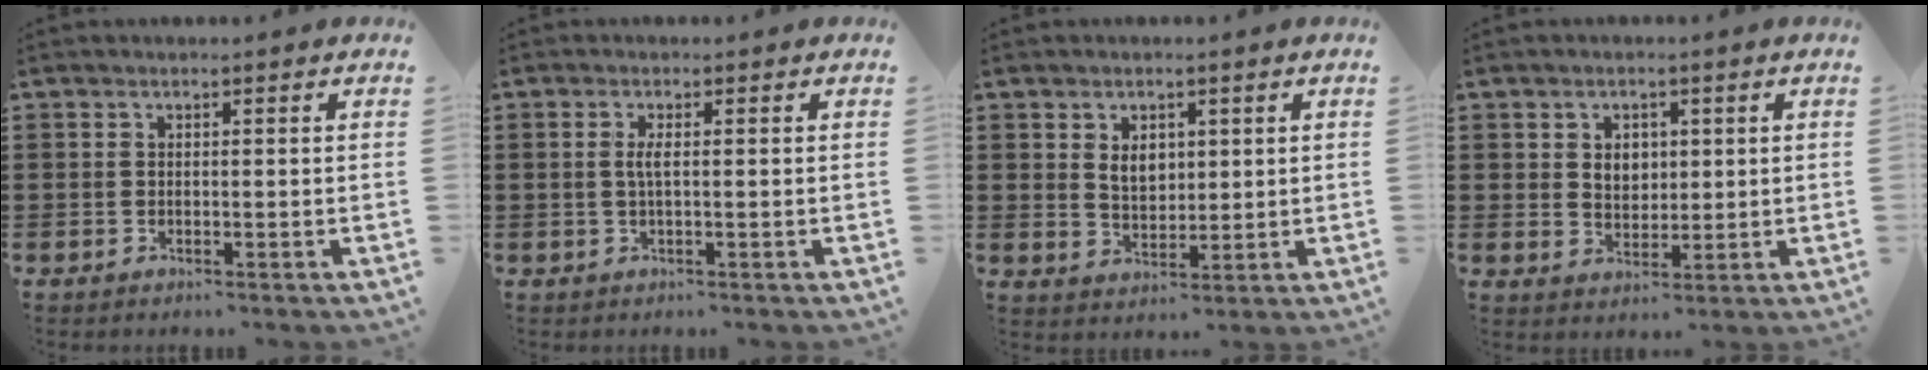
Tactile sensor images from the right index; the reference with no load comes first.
{"total": 1.8, "force": [0.1, 0.4, 1.8], "torque": [-0.042, -0.003, -0.001]}
{"total": 3.9, "force": [1.3, 2.8, 2.3], "torque": [-0.046, 0.008, 0.021]}
{"total": 3.2, "force": [1.0, 2.6, 1.6], "torque": [-0.039, 0.012, 0.016]}